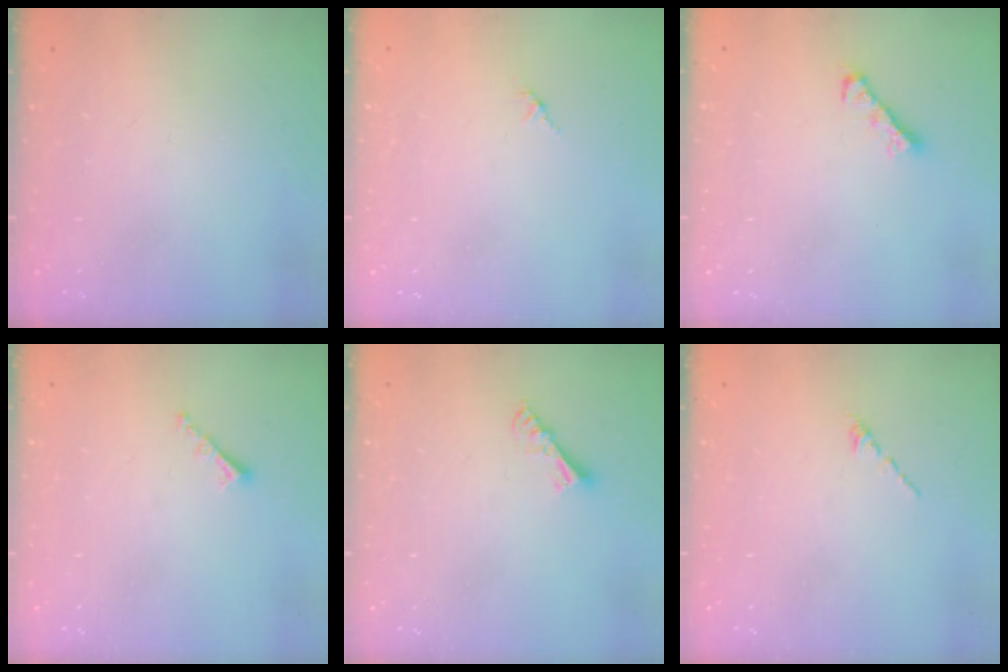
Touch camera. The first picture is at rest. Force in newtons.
{"total": 1.4, "press": 1.4, "slide": 0.4}
{"total": 3.5, "press": 3.4, "slide": 0.7}
{"total": 1.0, "press": 0.9, "slide": 0.4}
{"total": 4.4, "press": 4.4, "slide": 0.6}
{"total": 0.6, "press": 0.5, "slide": 0.3}